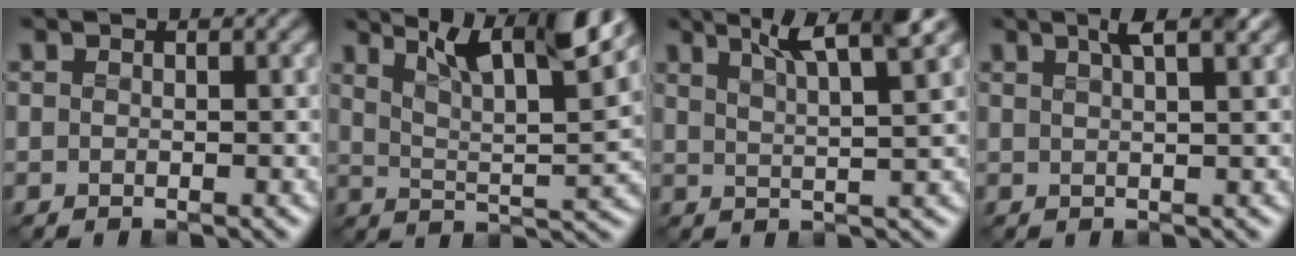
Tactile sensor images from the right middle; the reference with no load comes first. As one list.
[{"total": 9.9, "force": [6.4, 2.5, 7.1], "torque": [-0.114, 0.012, 0.093]}, {"total": 5.8, "force": [3.8, 0.9, 4.3], "torque": [-0.067, 0.014, 0.060]}, {"total": 4.0, "force": [2.3, 1.2, 3.1], "torque": [-0.028, 0.018, 0.016]}]